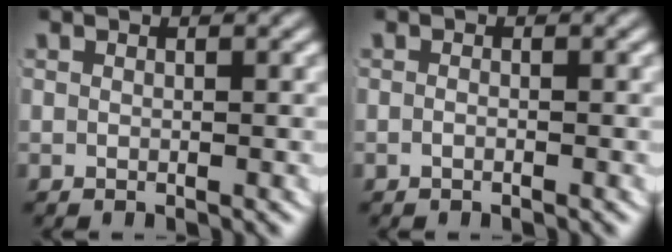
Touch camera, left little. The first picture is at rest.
{"total": 0.6, "force": [-0.6, 0.1, 0.3], "torque": [-0.010, -0.002, -0.011]}